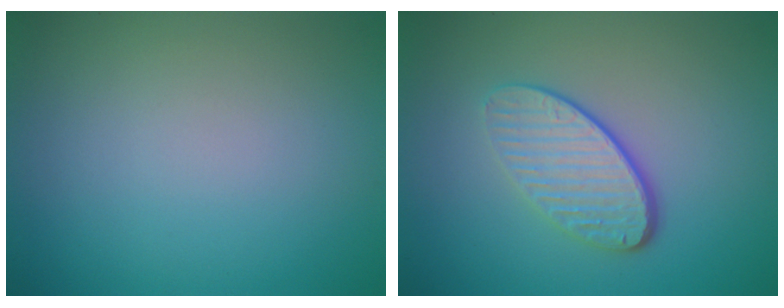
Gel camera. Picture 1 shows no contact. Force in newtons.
{"total": 4.1, "press": 3.0, "slide": 2.7}